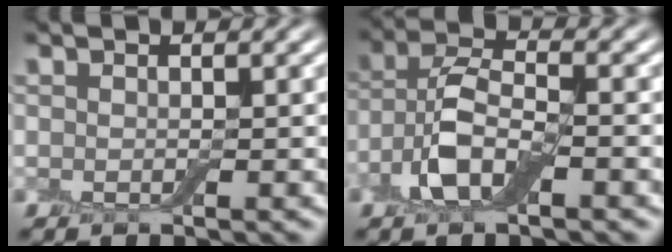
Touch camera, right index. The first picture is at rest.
{"total": 4.8, "force": [-2.0, 2.2, 3.9], "torque": [-0.080, 0.010, -0.045]}